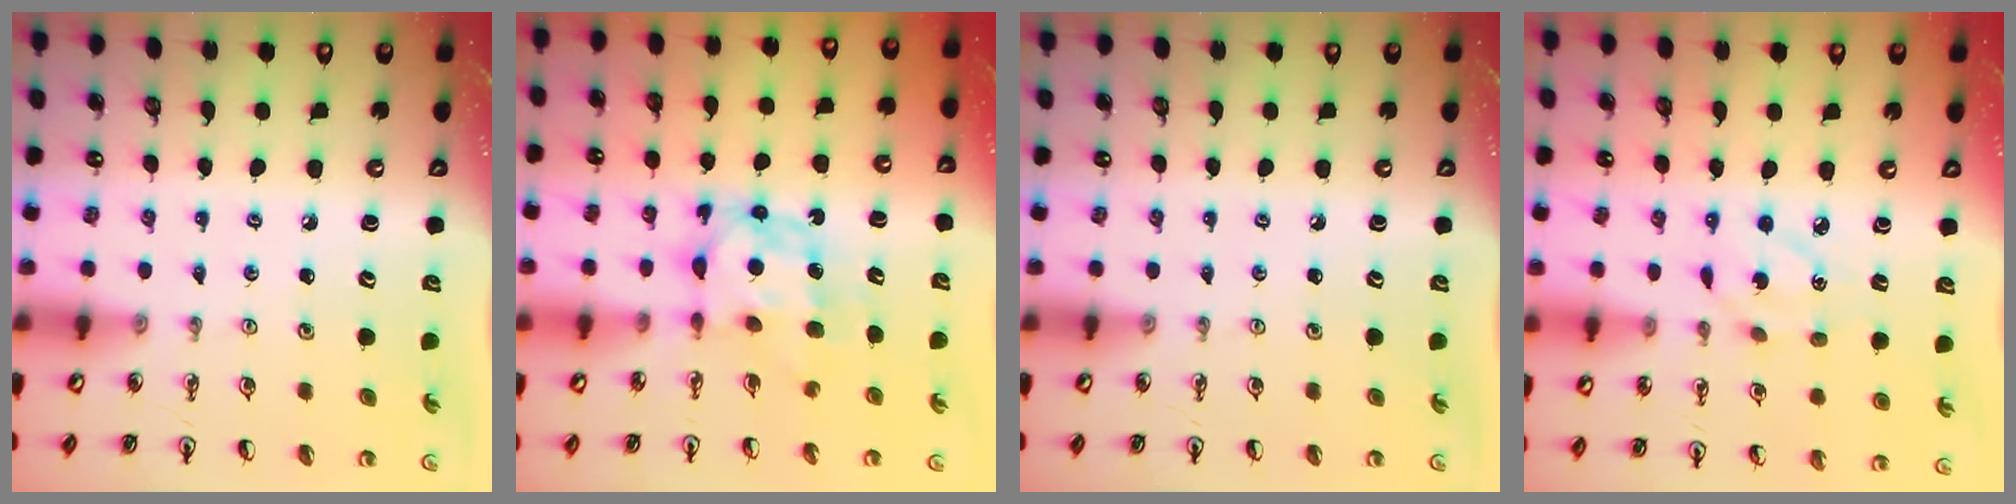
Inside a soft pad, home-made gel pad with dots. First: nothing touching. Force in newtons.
{"total": 6.5, "press": 6.4, "slide": 0.7}
{"total": 0.0}
{"total": 4.9, "press": 4.8, "slide": 0.5}